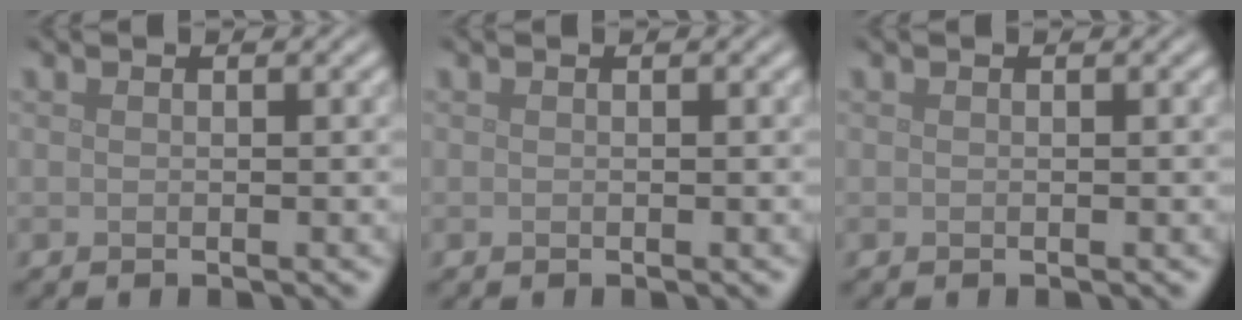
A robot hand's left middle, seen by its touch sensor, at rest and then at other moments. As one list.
[{"total": 0.0}, {"total": 0.0}]